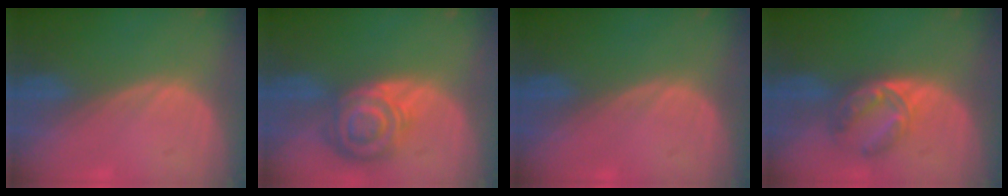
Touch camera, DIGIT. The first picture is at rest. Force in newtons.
{"total": 8.4, "press": 7.2, "slide": 4.2}
{"total": 0.0}
{"total": 5.9, "press": 5.6, "slide": 1.9}